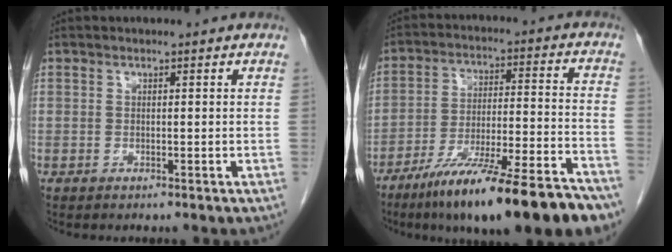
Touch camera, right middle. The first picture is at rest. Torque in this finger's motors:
{"motor_torque": [1.16, -0.97, 0.36, 0.21]}